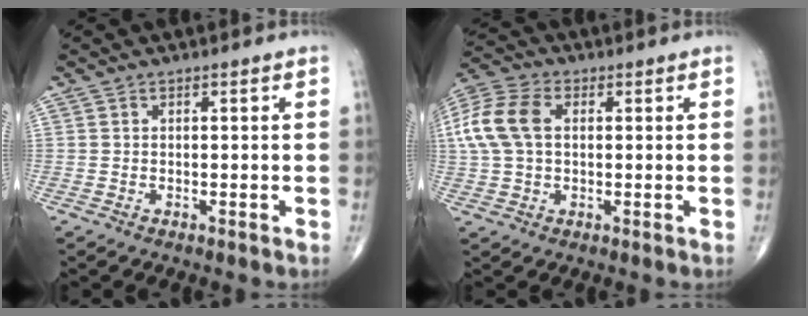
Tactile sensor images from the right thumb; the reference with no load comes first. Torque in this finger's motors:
{"motor_torque": [-0.36, 0.50, 0.32, -0.30, 0.13]}